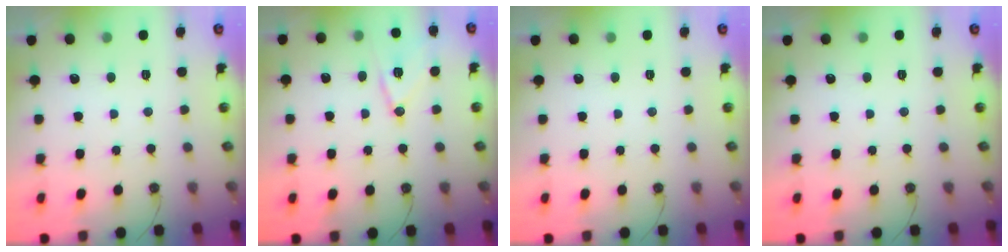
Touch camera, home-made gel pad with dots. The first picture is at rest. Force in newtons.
{"total": 10.5, "press": 10.5, "slide": 0.8}
{"total": 0.0}
{"total": 0.0}